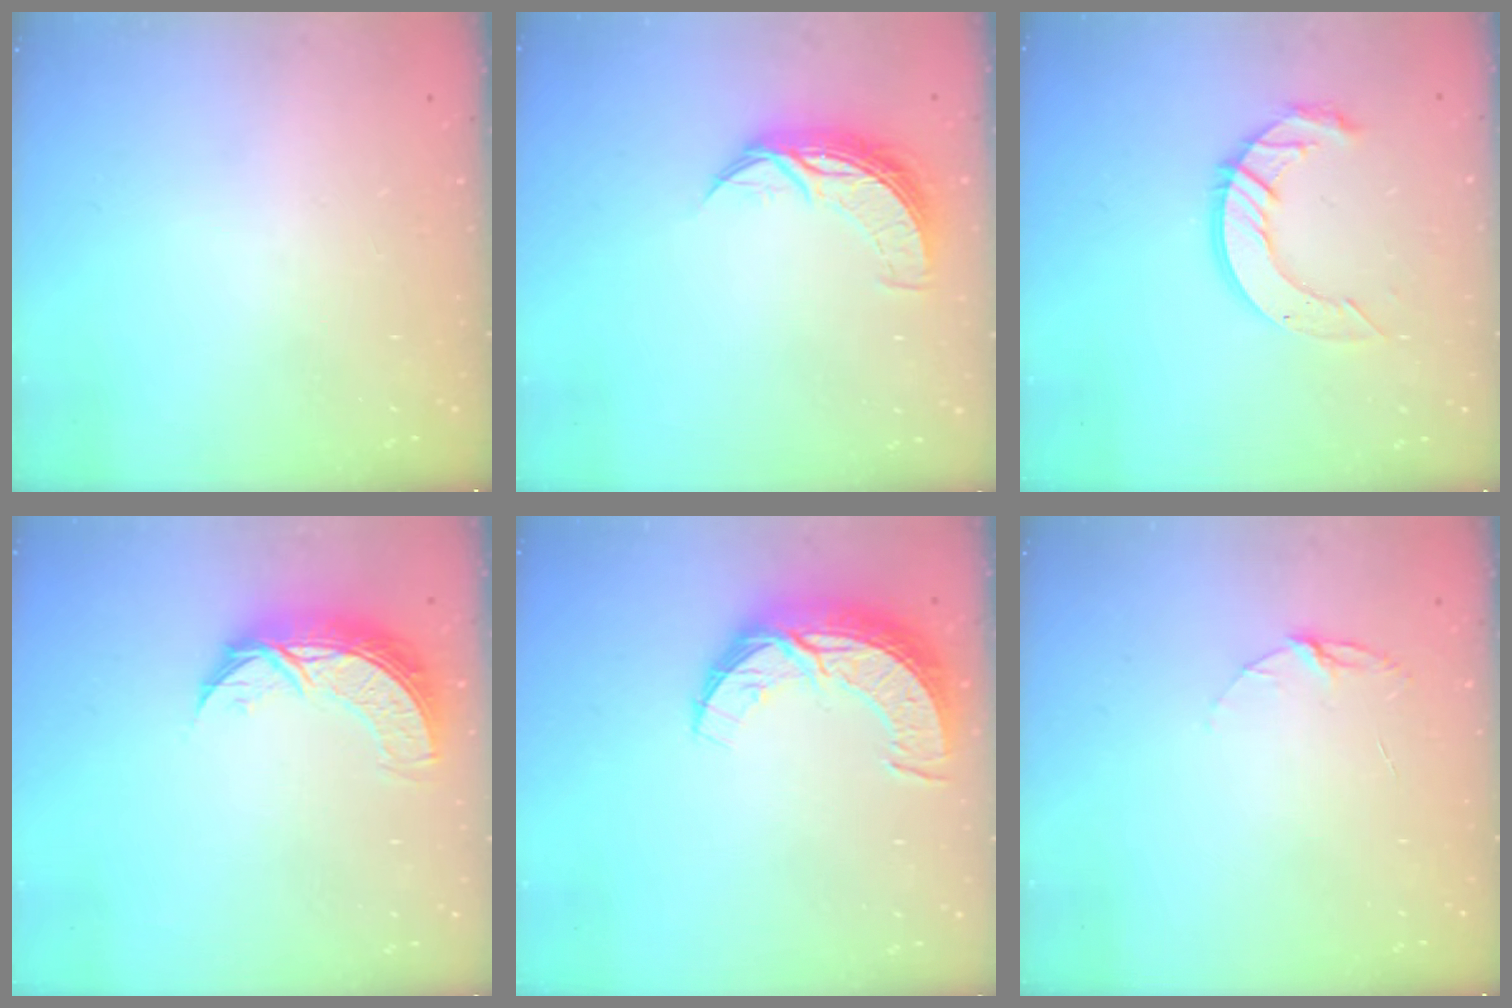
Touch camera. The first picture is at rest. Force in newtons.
{"total": 8.2, "press": 8.2, "slide": 0.7}
{"total": 11.1, "press": 11.1, "slide": 1.0}
{"total": 9.2, "press": 9.2, "slide": 0.6}
{"total": 9.7, "press": 9.7, "slide": 0.7}
{"total": 4.1, "press": 4.1, "slide": 0.3}